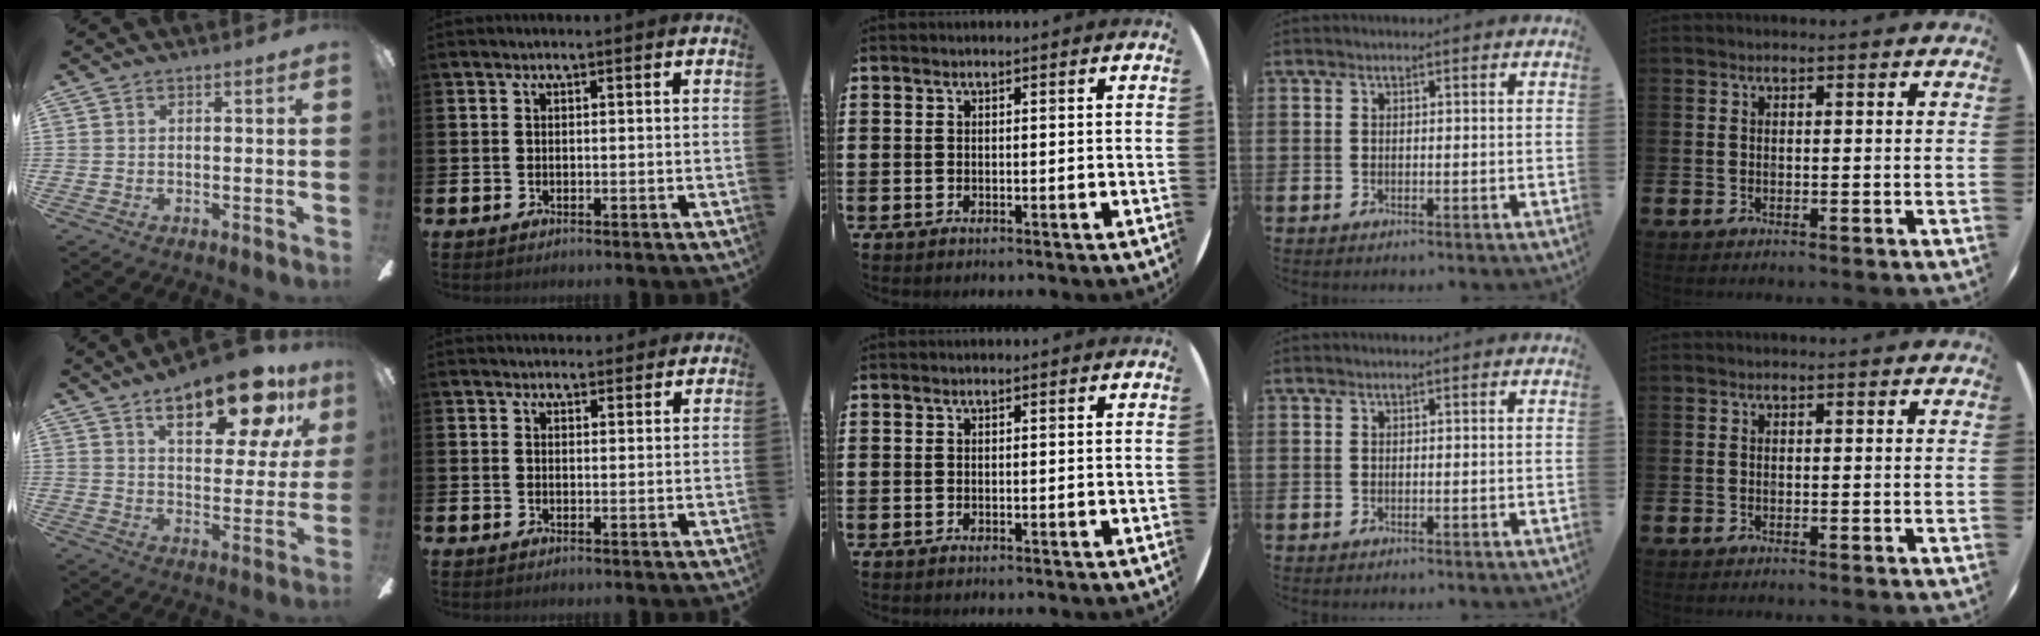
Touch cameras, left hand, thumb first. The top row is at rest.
{"thumb": {"total": 18.8, "force": [10.9, 7.7, 13.2], "torque": [-0.182, -0.046, 0.173]}, "index": {"total": 2.5, "force": [2.4, 0.9, -0.1], "torque": [0.007, -0.011, 0.042]}}